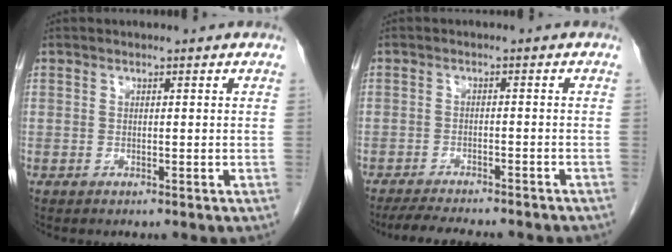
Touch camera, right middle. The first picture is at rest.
{"total": 11.5, "force": [-10.1, 2.1, 5.1], "torque": [-0.071, -0.010, -0.134]}